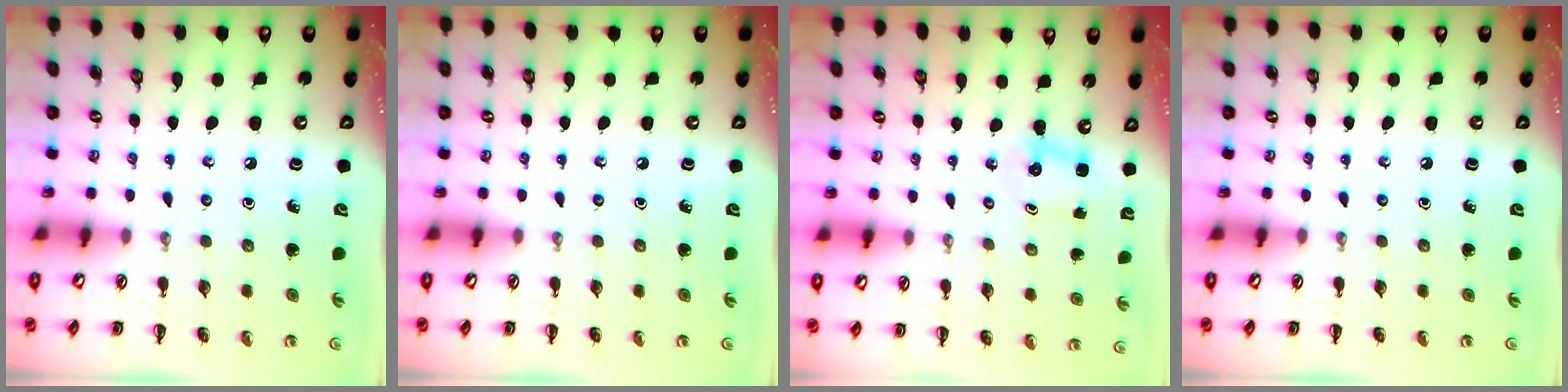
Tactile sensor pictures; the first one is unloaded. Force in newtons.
{"total": 0.0}
{"total": 2.0, "press": 1.9, "slide": 0.7}
{"total": 0.0}